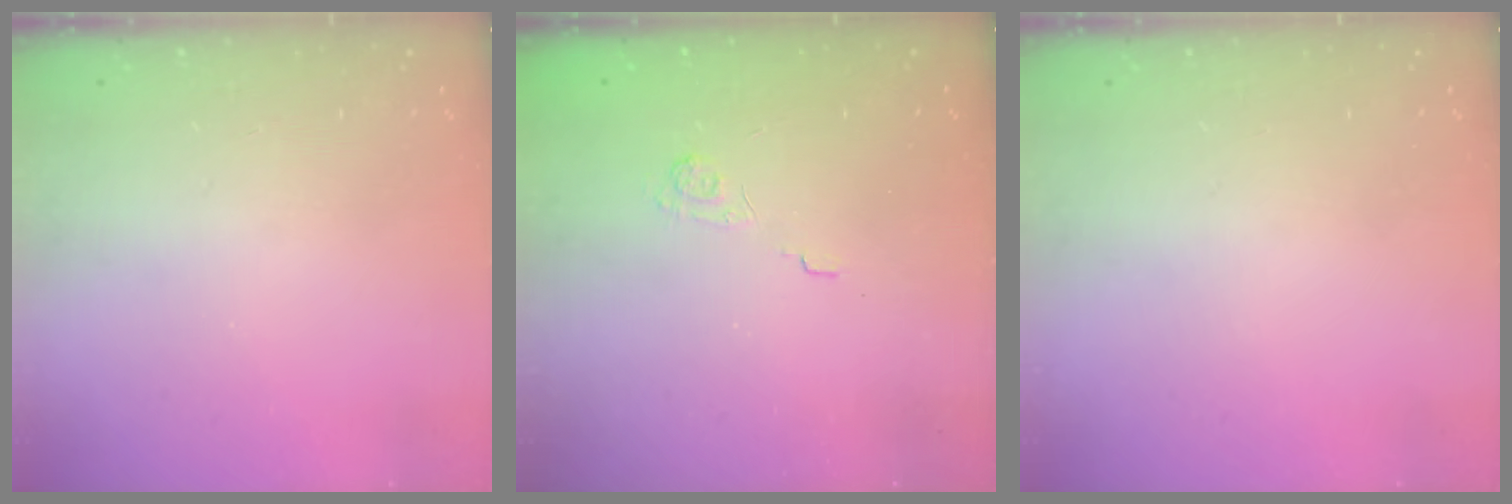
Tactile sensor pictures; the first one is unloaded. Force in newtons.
{"total": 2.0, "press": 1.4, "slide": 1.4}
{"total": 0.0}